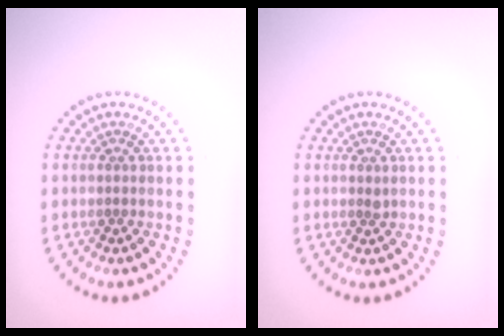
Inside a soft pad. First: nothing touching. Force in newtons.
{"total": 0.5, "press": 0.4, "slide": 0.3}